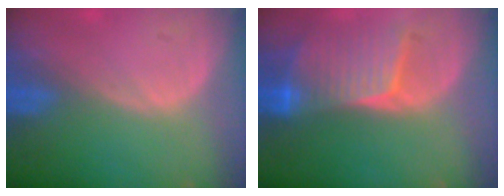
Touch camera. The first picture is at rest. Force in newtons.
{"total": 8.3, "press": 7.8, "slide": 2.9}